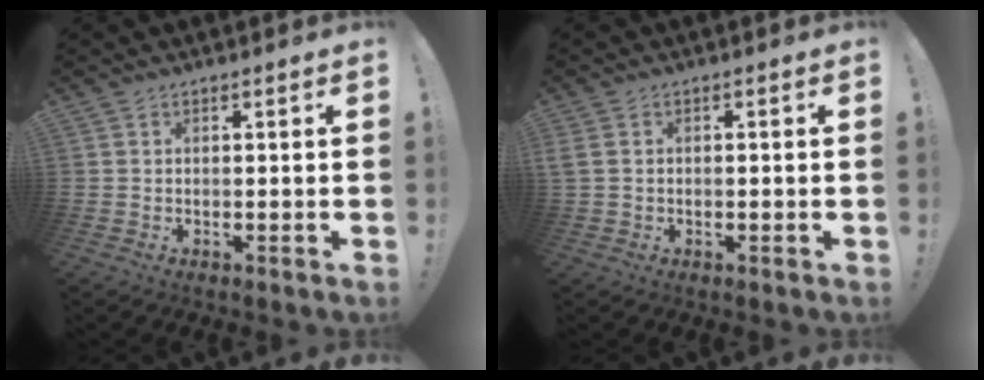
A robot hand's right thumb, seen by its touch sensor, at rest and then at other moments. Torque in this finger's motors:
{"motor_torque": [0.92, 0.80, 0.76, 0.15, 0.19]}